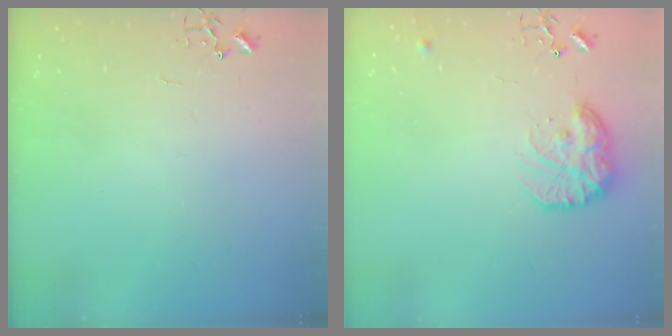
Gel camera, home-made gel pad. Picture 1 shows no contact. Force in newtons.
{"total": 15.0, "press": 15.0, "slide": 1.2}